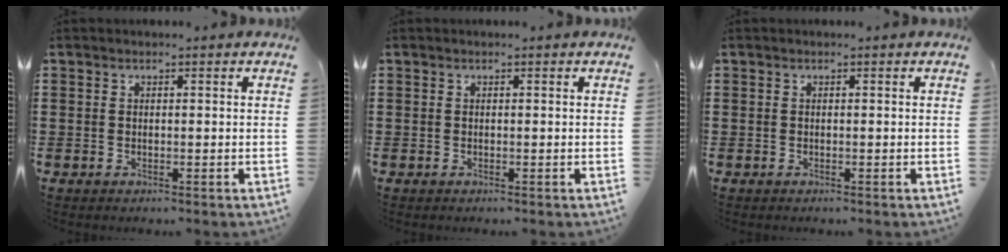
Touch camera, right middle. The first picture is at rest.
{"total": 0.0}
{"total": 0.0}